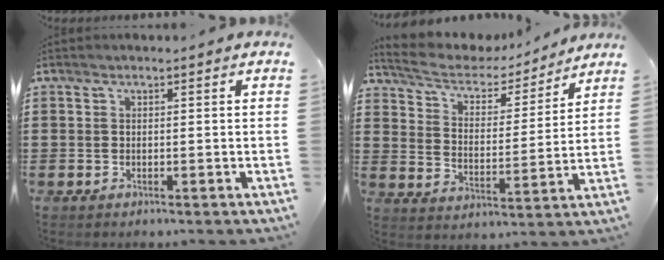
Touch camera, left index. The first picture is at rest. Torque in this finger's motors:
{"motor_torque": [1.07, -1.07, 0.23, 0.08]}